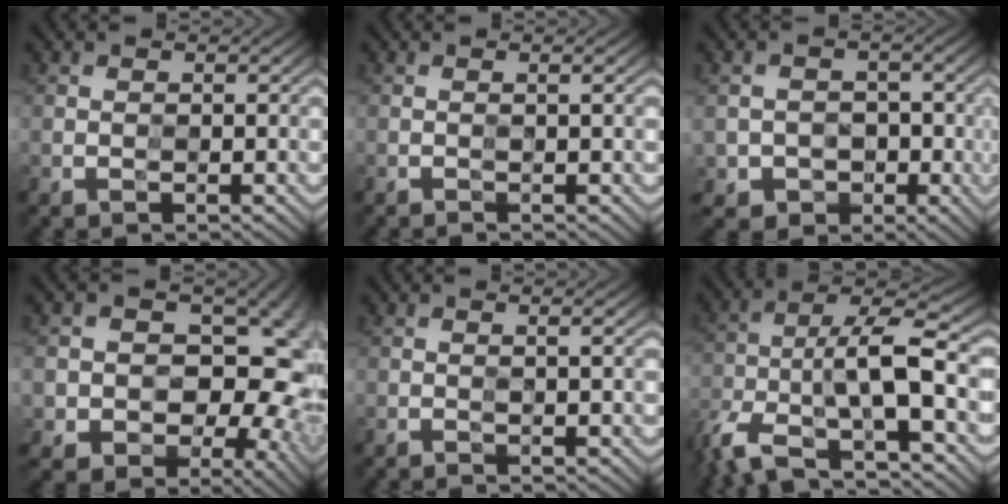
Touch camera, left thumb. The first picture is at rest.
{"total": 1.9, "force": [0.0, 0.1, 1.8], "torque": [-0.028, 0.005, -0.008]}
{"total": 4.6, "force": [-1.8, 4.1, 1.1], "torque": [-0.014, -0.003, -0.039]}
{"total": 17.2, "force": [-1.0, 13.6, 10.6], "torque": [-0.148, -0.017, -0.018]}
{"total": 2.2, "force": [0.1, 0.2, 2.2], "torque": [-0.032, 0.005, -0.007]}
{"total": 13.4, "force": [-6.6, 3.9, 10.9], "torque": [-0.221, -0.007, -0.131]}